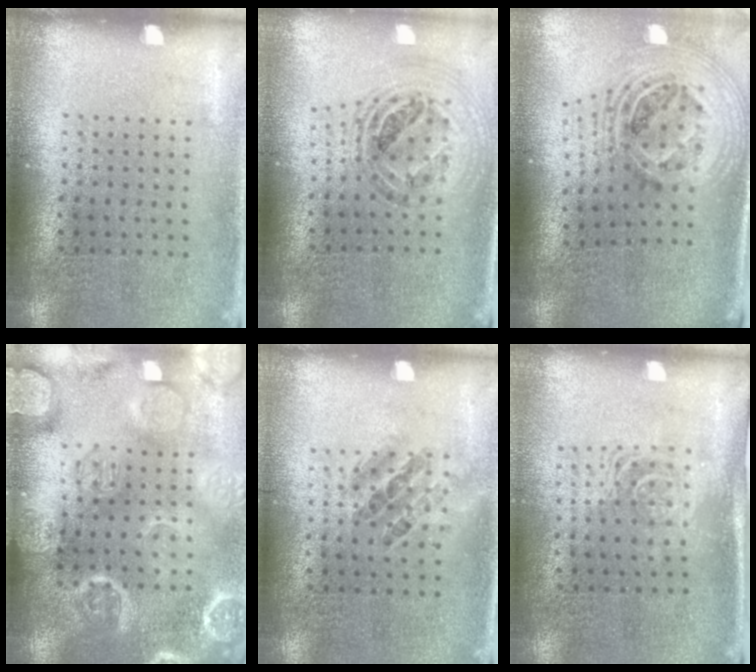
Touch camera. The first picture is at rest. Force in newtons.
{"total": 0.9, "press": 0.9, "slide": 0.2}
{"total": 2.7, "press": 1.9, "slide": 1.9}
{"total": 3.9, "press": 3.9, "slide": 0.4}
{"total": 0.9, "press": 0.7, "slide": 0.5}
{"total": 1.7, "press": 1.3, "slide": 1.1}